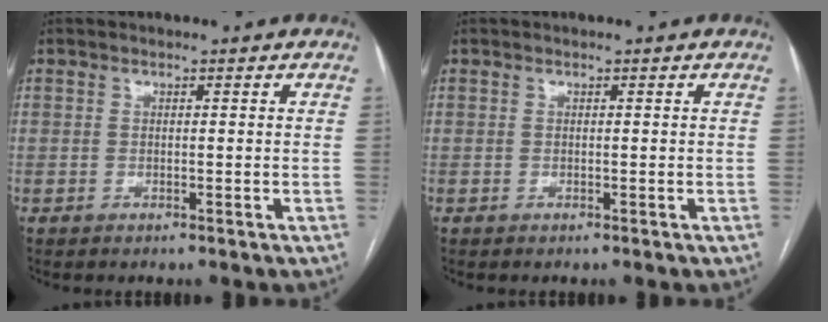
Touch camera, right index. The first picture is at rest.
{"total": 0.0}